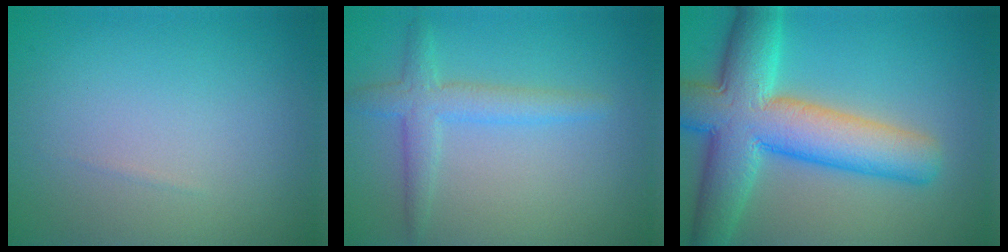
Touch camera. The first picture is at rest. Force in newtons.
{"total": 2.8, "press": 2.8, "slide": 0.1}
{"total": 10.5, "press": 10.4, "slide": 0.5}